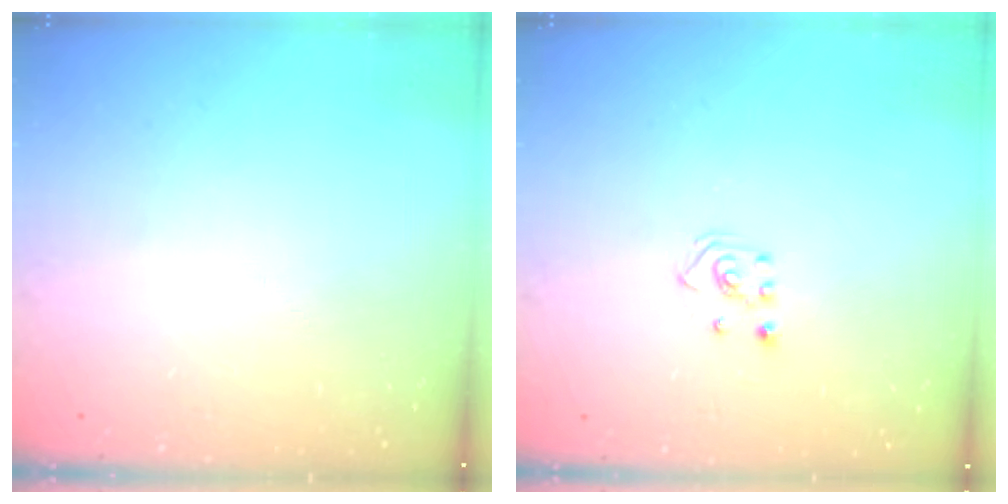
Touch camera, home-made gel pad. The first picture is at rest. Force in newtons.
{"total": 2.1, "press": 1.9, "slide": 0.8}